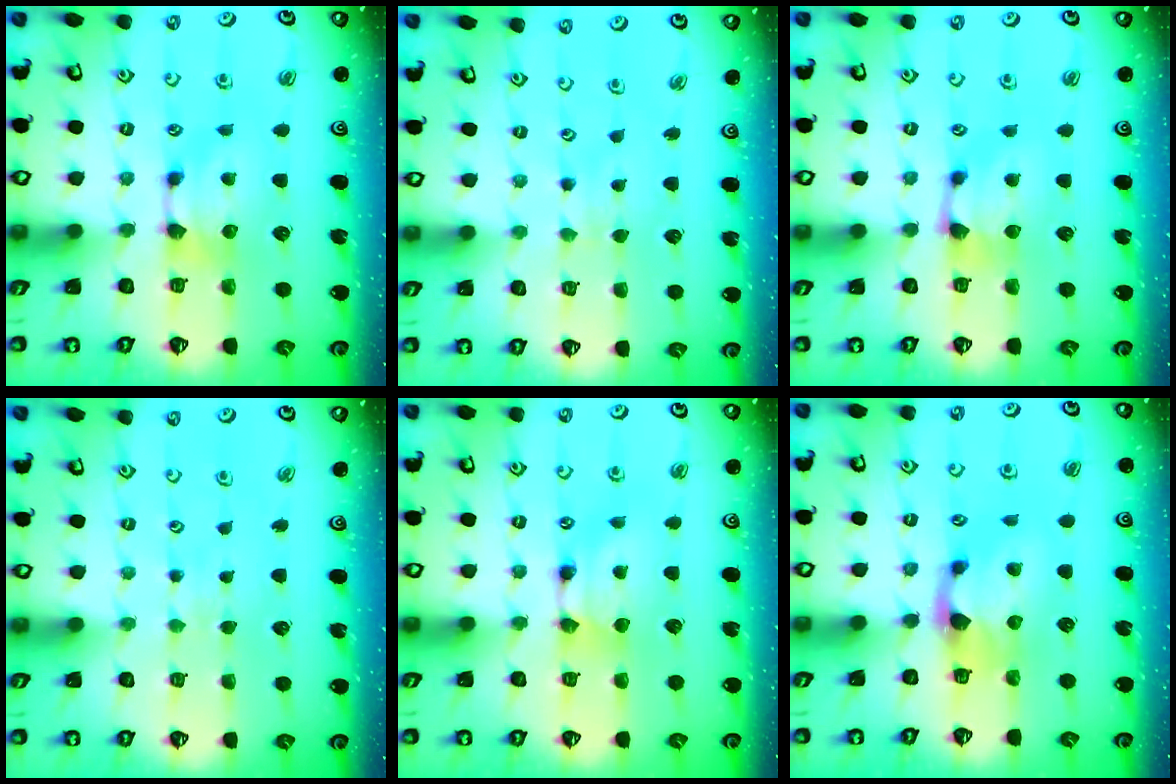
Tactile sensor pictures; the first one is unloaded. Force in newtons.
{"total": 3.1, "press": 3.1, "slide": 0.1}
{"total": 2.0, "press": 1.9, "slide": 0.7}
{"total": 4.6, "press": 4.6, "slide": 0.1}
{"total": 1.7, "press": 1.7, "slide": 0.1}
{"total": 1.6, "press": 1.2, "slide": 1.1}